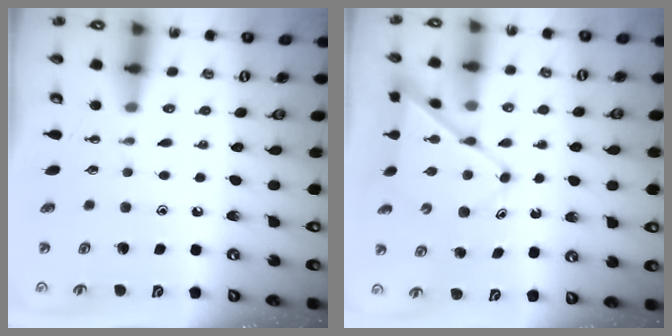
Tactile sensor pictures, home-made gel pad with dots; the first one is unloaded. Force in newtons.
{"total": 10.2, "press": 10.2, "slide": 0.9}